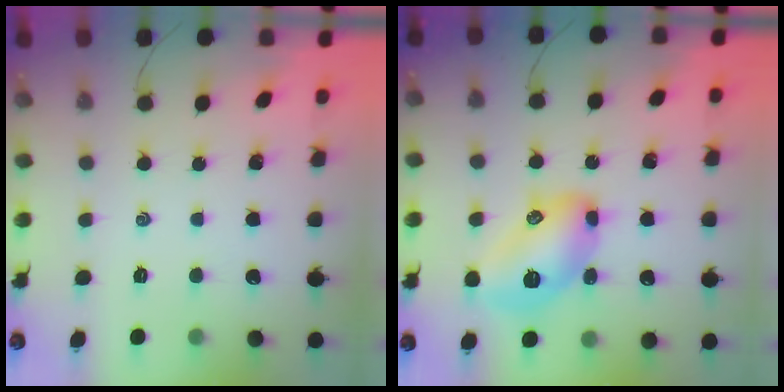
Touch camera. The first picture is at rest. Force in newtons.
{"total": 13.2, "press": 13.1, "slide": 0.7}